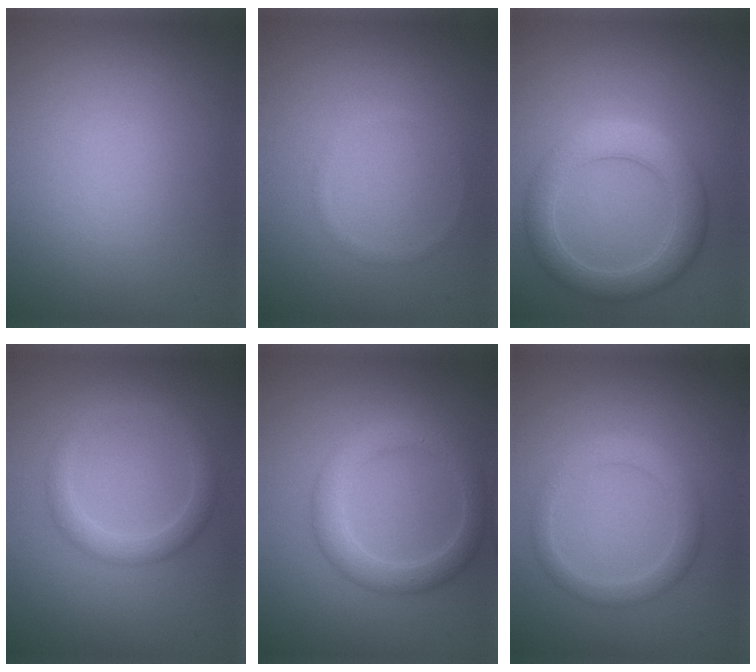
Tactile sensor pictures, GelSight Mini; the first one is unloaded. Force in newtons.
{"total": 0.6, "press": 0.6, "slide": 0.1}
{"total": 4.5, "press": 4.5, "slide": 0.3}
{"total": 2.5, "press": 2.4, "slide": 0.2}
{"total": 3.5, "press": 3.5, "slide": 0.0}
{"total": 2.4, "press": 2.4, "slide": 0.1}